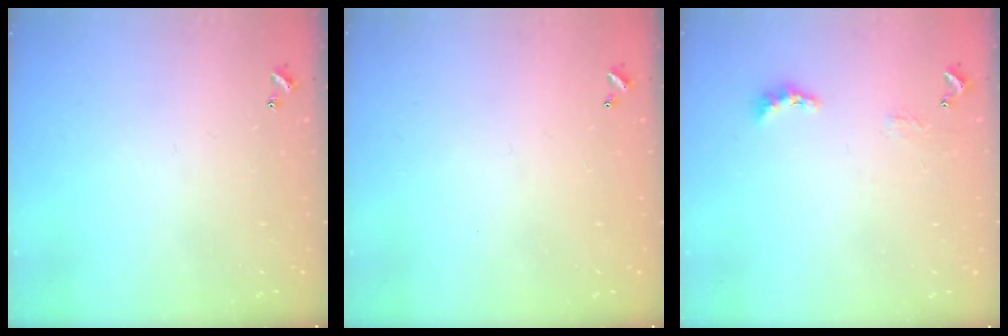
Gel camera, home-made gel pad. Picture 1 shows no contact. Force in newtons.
{"total": 2.9, "press": 2.9, "slide": 0.1}
{"total": 2.3, "press": 2.2, "slide": 0.7}